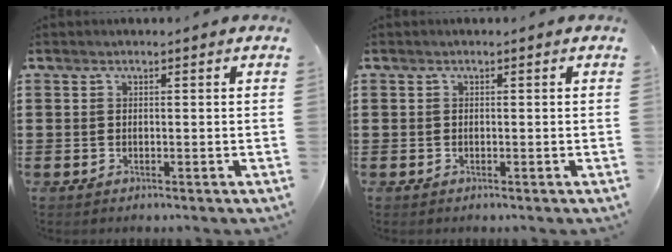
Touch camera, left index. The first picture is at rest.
{"total": 0.0}